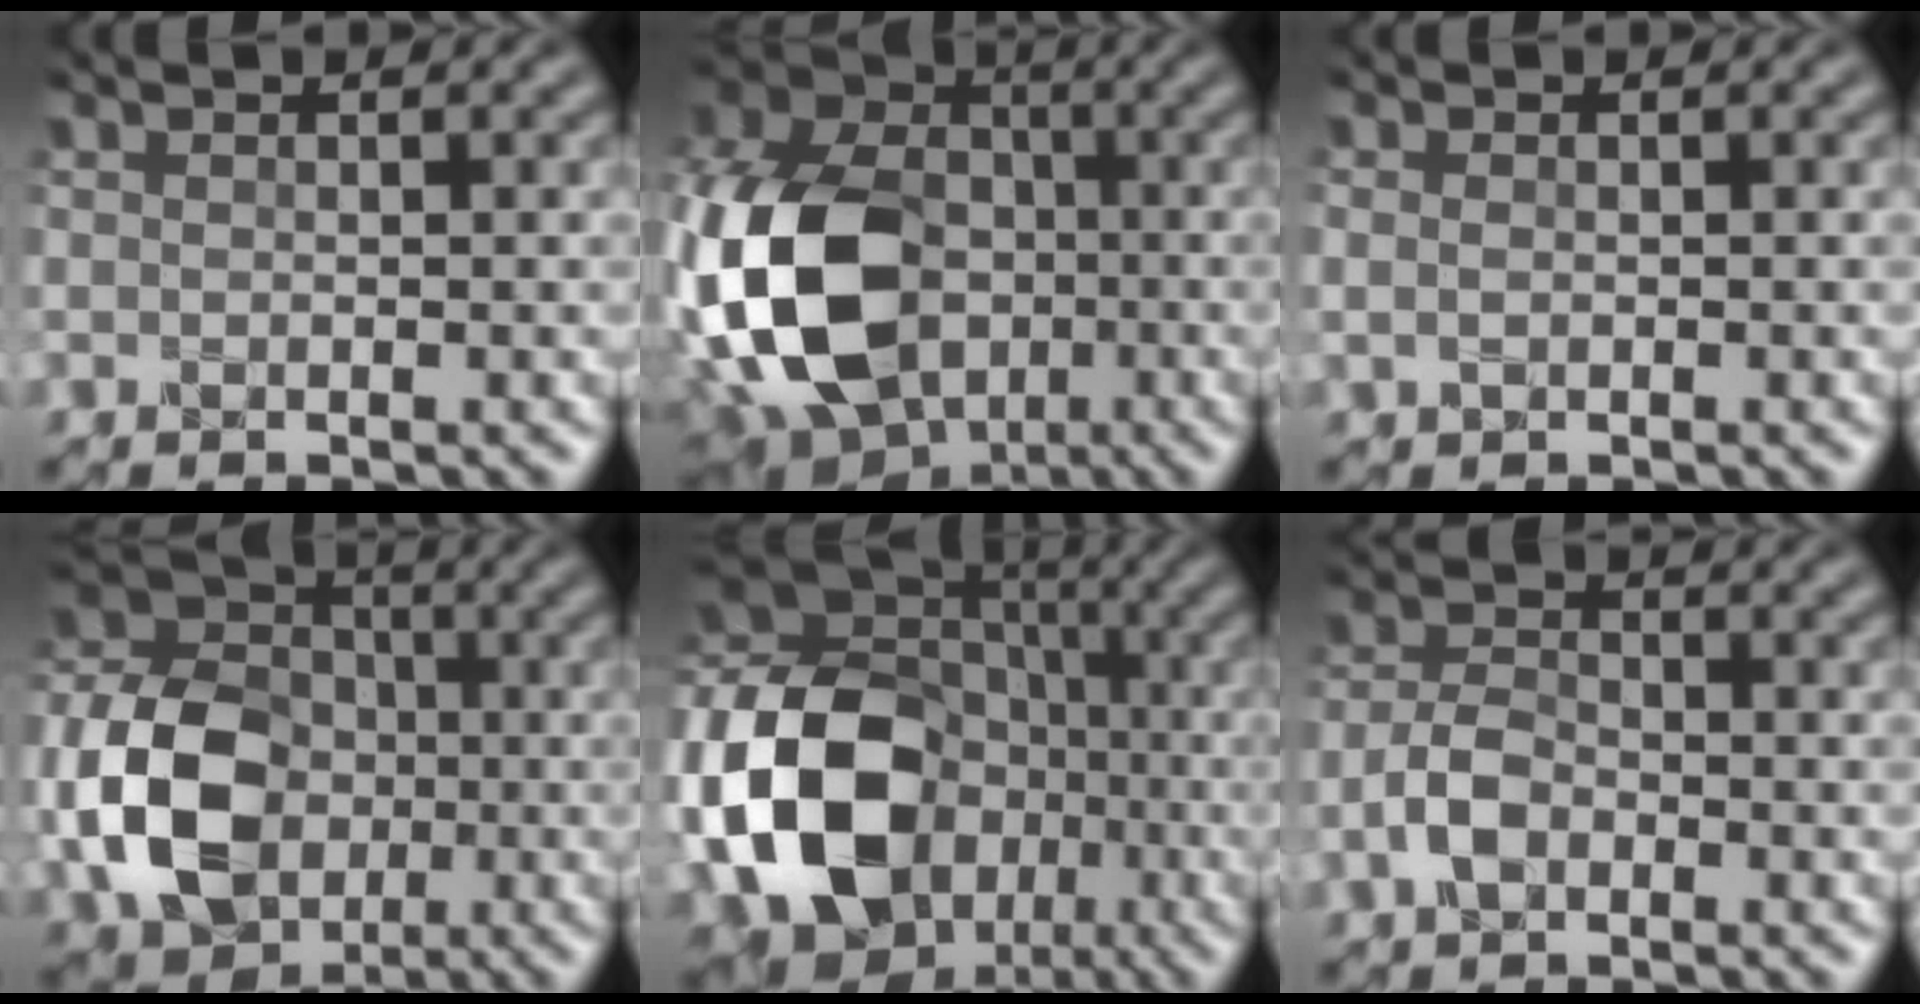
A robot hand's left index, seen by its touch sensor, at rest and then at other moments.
{"total": 17.7, "force": [-4.0, 12.7, 11.7], "torque": [-0.285, -0.018, -0.081]}
{"total": 1.1, "force": [-0.1, 0.9, 0.7], "torque": [-0.016, 0.000, 0.001]}
{"total": 9.9, "force": [-2.7, 7.4, 5.9], "torque": [-0.131, 0.005, -0.062]}
{"total": 18.6, "force": [-4.5, 14.8, 10.3], "torque": [-0.232, -0.034, -0.091]}
{"total": 3.1, "force": [-1.6, 1.7, 2.0], "torque": [-0.042, 0.005, -0.039]}